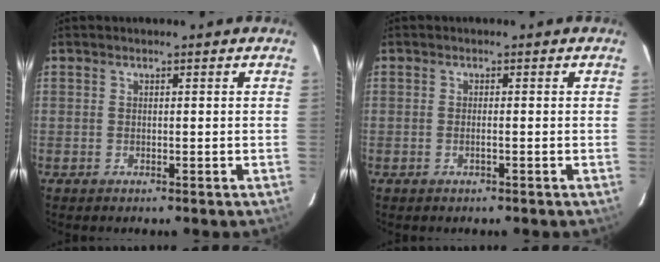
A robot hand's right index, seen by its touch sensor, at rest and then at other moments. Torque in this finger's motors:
{"motor_torque": [-0.12, 0.03, -0.06, -0.01]}